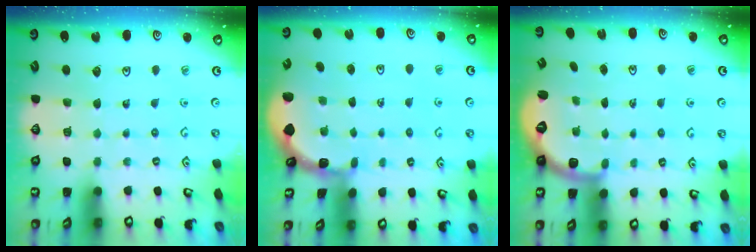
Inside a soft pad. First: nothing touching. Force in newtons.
{"total": 0.9, "press": 0.9, "slide": 0.2}
{"total": 2.5, "press": 2.0, "slide": 1.6}